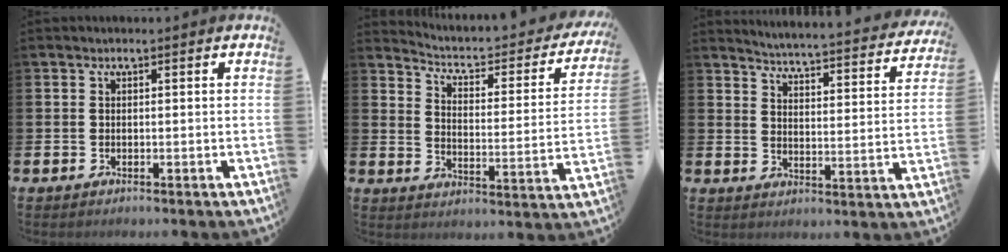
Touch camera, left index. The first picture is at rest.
{"total": 3.9, "force": [3.2, 1.5, 1.8], "torque": [-0.060, -0.026, 0.042]}
{"total": 4.1, "force": [4.1, 0.0, 0.7], "torque": [-0.032, -0.043, 0.063]}